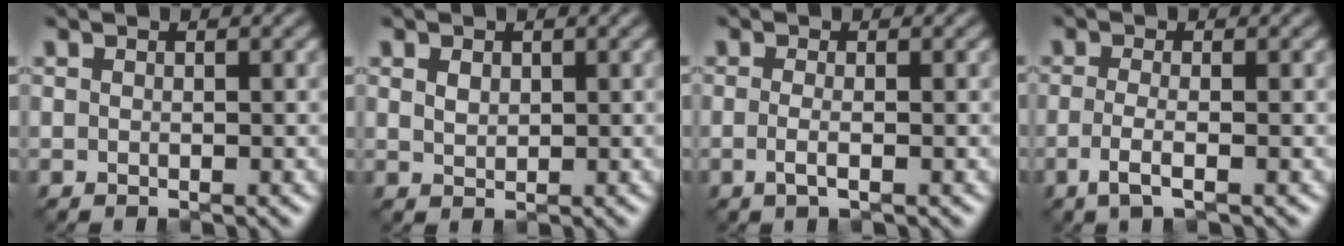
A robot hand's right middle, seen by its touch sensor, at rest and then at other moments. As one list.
[{"total": 1.2, "force": [0.6, 0.8, 0.7], "torque": [-0.015, -0.001, 0.015]}, {"total": 1.6, "force": [-0.4, 0.5, 1.4], "torque": [-0.028, -0.006, -0.012]}, {"total": 2.4, "force": [-0.8, 0.7, 2.2], "torque": [-0.044, -0.005, -0.022]}]